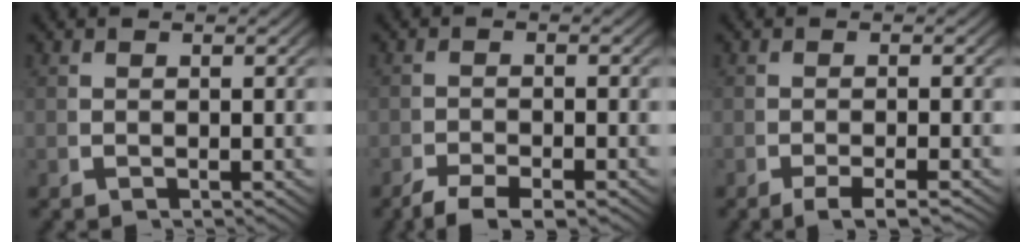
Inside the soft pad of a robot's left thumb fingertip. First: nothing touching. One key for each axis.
{"total": 3.2, "fx": -2.6, "fy": 1.1, "fz": 1.5, "tx": -0.022, "ty": -0.012, "tz": -0.043}
{"total": 2.4, "fx": -1.8, "fy": 0.6, "fz": 1.5, "tx": -0.027, "ty": -0.005, "tz": -0.029}